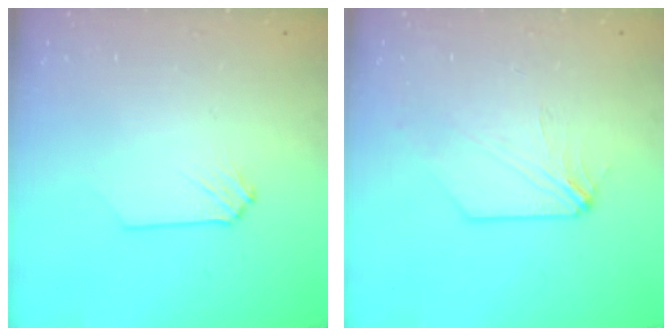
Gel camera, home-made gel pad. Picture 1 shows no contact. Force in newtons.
{"total": 3.8, "press": 3.7, "slide": 0.8}